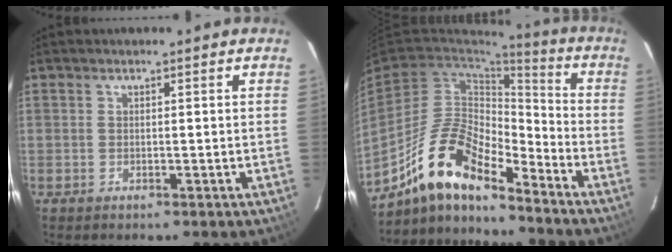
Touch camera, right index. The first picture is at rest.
{"total": 15.3, "force": [-11.5, 4.7, 9.0], "torque": [-0.178, -0.001, -0.223]}